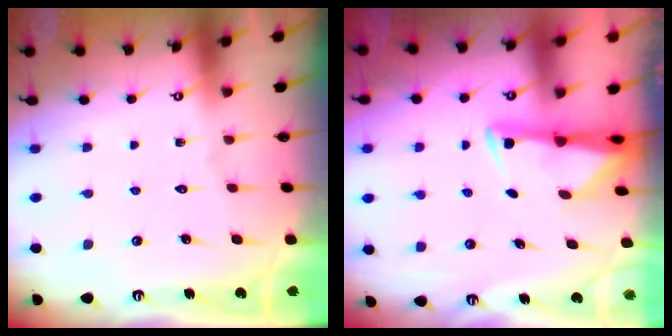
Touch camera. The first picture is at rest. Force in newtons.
{"total": 3.1, "press": 3.1, "slide": 0.5}